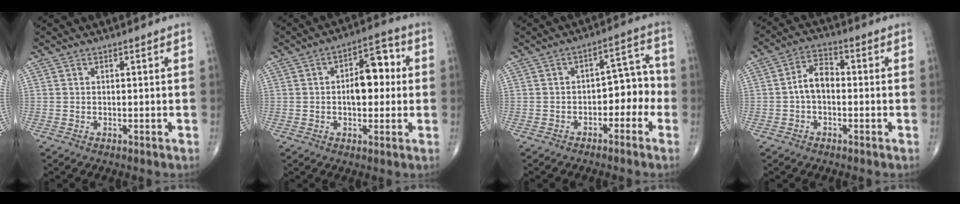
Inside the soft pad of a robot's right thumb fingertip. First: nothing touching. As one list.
[{"total": 9.5, "force": [0.6, 5.2, 7.9], "torque": [-0.089, 0.021, 0.002]}, {"total": 7.4, "force": [-2.7, 4.6, 5.1], "torque": [-0.033, 0.048, -0.044]}, {"total": 5.7, "force": [-0.7, 3.5, 4.4], "torque": [-0.068, 0.022, -0.022]}]